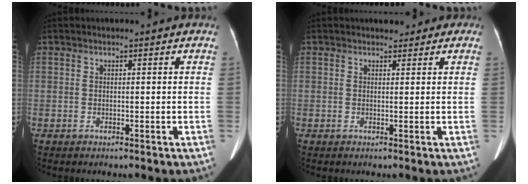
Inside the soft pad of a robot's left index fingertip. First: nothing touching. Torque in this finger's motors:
{"motor_torque": [0.10, -0.35, -0.19, -0.05]}